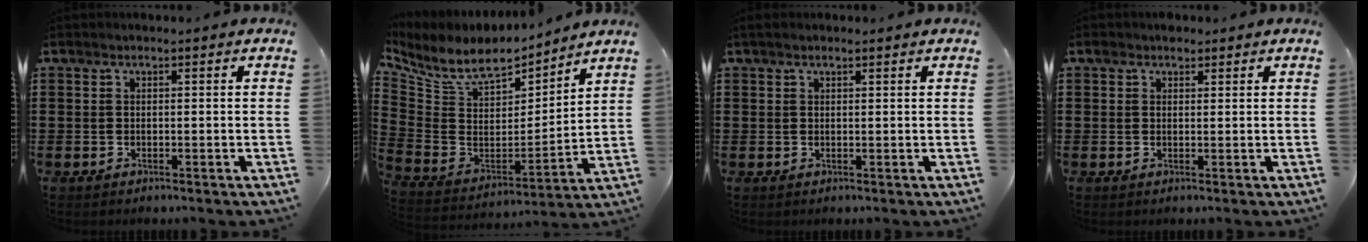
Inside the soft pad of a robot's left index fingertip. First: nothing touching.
{"total": 8.1, "force": [6.6, 3.3, 3.5], "torque": [-0.104, -0.042, 0.113]}
{"total": 0.8, "force": [0.6, 0.3, 0.5], "torque": [-0.011, 0.003, 0.011]}
{"total": 1.5, "force": [1.1, 0.9, 0.4], "torque": [-0.003, 0.003, 0.018]}